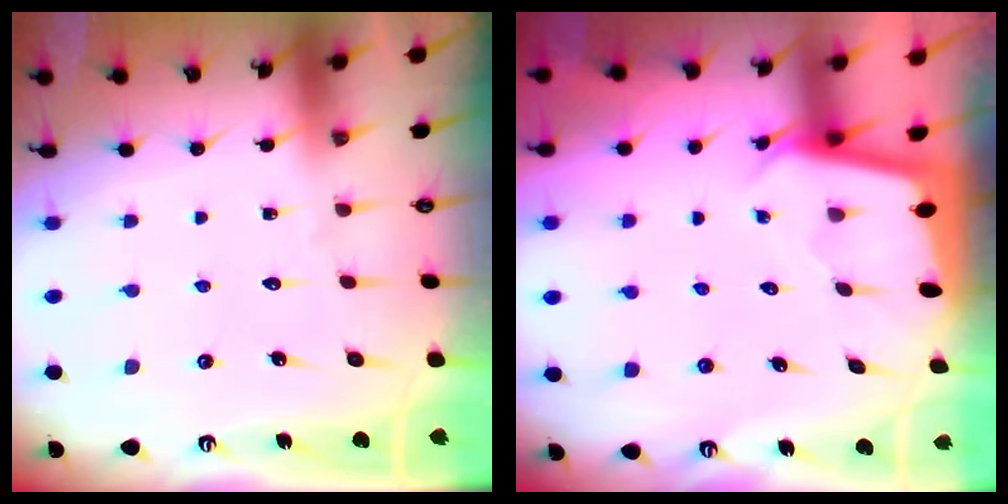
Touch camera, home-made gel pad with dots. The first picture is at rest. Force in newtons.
{"total": 1.8, "press": 1.8, "slide": 0.1}